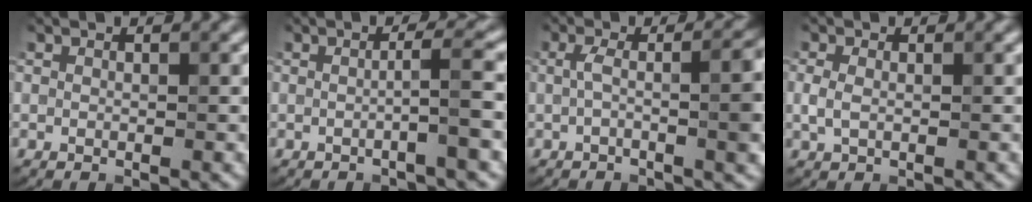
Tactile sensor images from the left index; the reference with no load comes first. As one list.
[{"total": 3.0, "force": [-0.8, 0.4, 2.9], "torque": [-0.040, 0.002, -0.025]}, {"total": 5.9, "force": [-0.6, 1.9, 5.6], "torque": [-0.082, 0.003, -0.015]}, {"total": 1.2, "force": [-0.3, 0.8, 0.9], "torque": [-0.027, -0.004, -0.005]}]